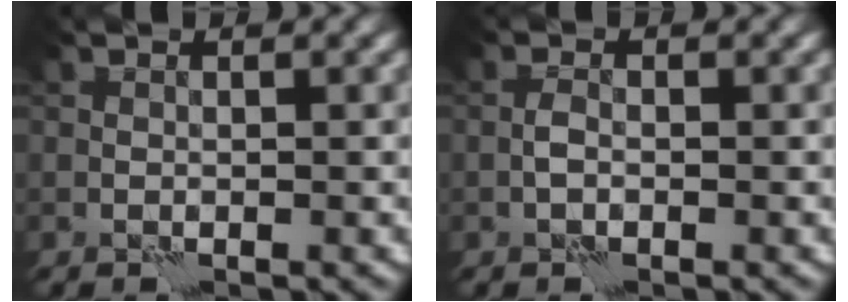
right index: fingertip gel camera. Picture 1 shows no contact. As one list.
[{"total": 0.7, "force": [-0.3, 0.2, 0.6], "torque": [-0.012, 0.003, -0.010]}]